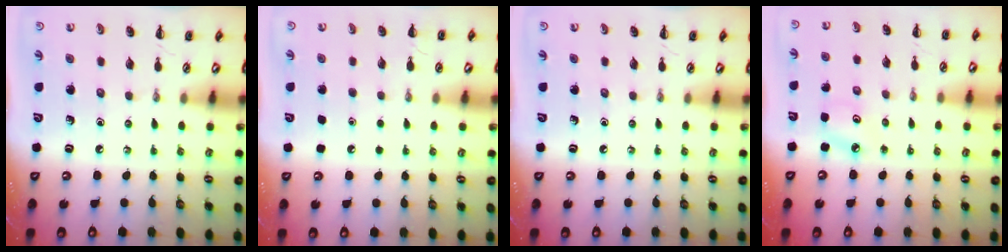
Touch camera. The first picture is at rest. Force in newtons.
{"total": 1.8, "press": 1.8, "slide": 0.1}
{"total": 0.0}
{"total": 6.3, "press": 6.1, "slide": 1.7}